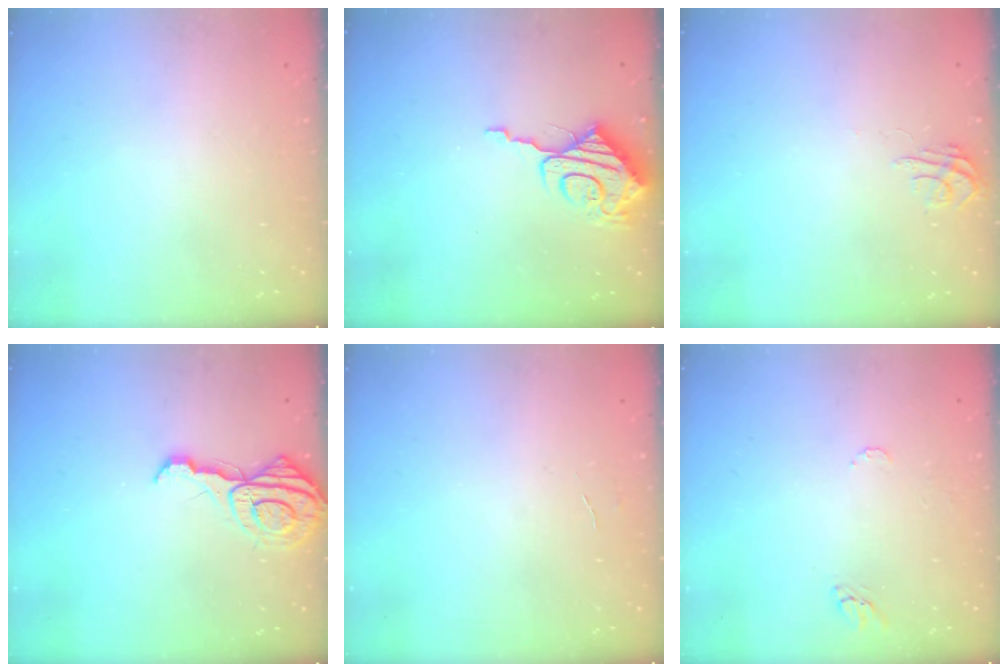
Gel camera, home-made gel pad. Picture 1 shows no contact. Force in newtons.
{"total": 9.8, "press": 9.7, "slide": 0.7}
{"total": 3.9, "press": 3.8, "slide": 0.3}
{"total": 11.1, "press": 11.1, "slide": 1.1}
{"total": 3.7, "press": 3.7, "slide": 0.4}
{"total": 4.4, "press": 4.3, "slide": 0.4}